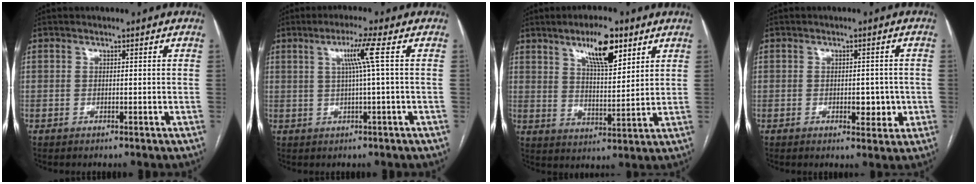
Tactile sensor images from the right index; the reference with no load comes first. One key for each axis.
{"total": 4.8, "fx": 1.2, "fy": -1.3, "fz": 4.5, "tx": -0.087, "ty": 0.005, "tz": 0.024}
{"total": 9.9, "fx": 5.9, "fy": 2.8, "fz": 7.5, "tx": -0.129, "ty": 0.001, "tz": 0.102}
{"total": 3.9, "fx": -0.8, "fy": 2.0, "fz": 3.3, "tx": -0.038, "ty": 0.002, "tz": -0.006}